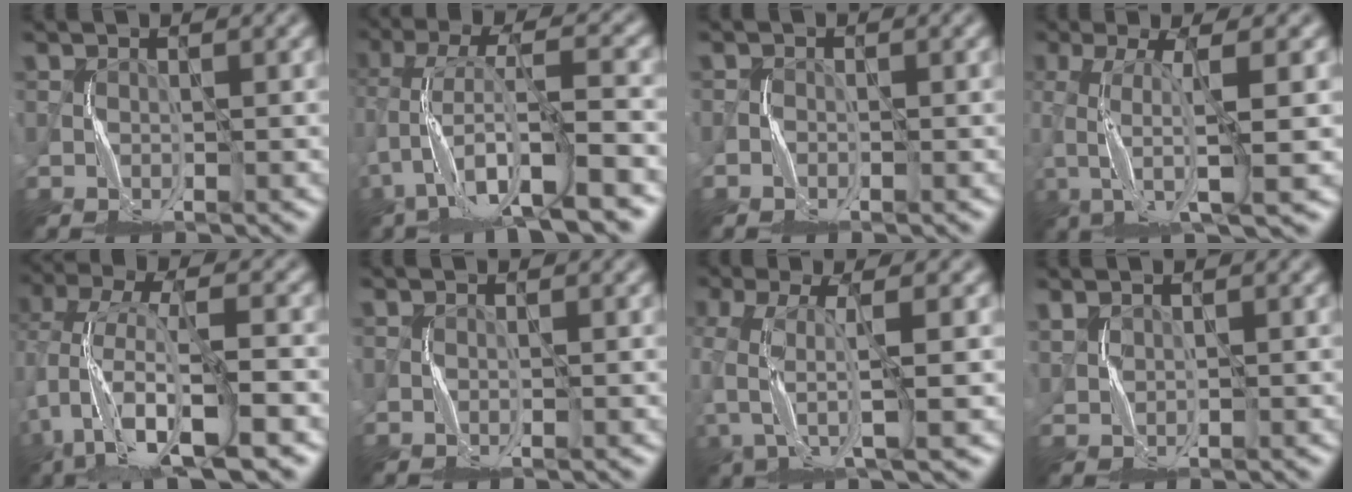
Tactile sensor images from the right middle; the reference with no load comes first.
{"total": 8.6, "force": [-4.9, 1.8, 6.9], "torque": [-0.127, 0.013, -0.095]}
{"total": 1.1, "force": [-0.8, 0.7, 0.0], "torque": [0.003, 0.004, -0.017]}
{"total": 5.7, "force": [-0.5, 1.4, 5.5], "torque": [-0.107, 0.002, -0.005]}
{"total": 9.5, "force": [-4.9, 3.2, 7.4], "torque": [-0.137, 0.008, -0.097]}
{"total": 0.0}
{"total": 5.1, "force": [-1.2, 1.6, 4.7], "torque": [-0.117, 0.000, -0.024]}
{"total": 1.2, "force": [1.0, 0.6, 0.2], "torque": [-0.010, 0.000, 0.026]}